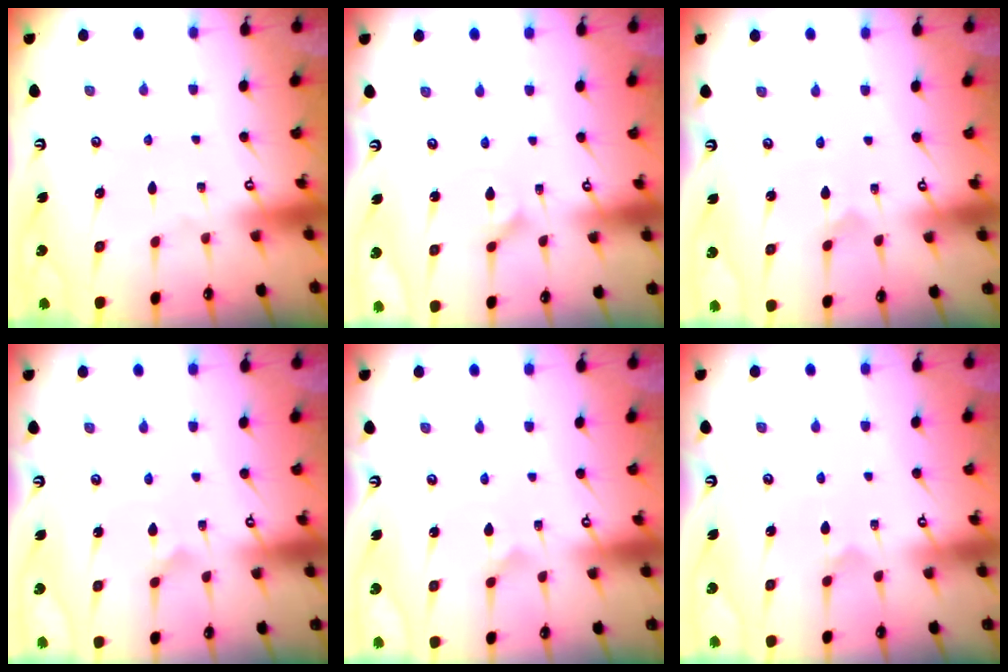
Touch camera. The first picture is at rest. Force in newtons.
{"total": 4.3, "press": 4.3, "slide": 0.5}
{"total": 2.1, "press": 2.1, "slide": 0.3}
{"total": 3.0, "press": 3.0, "slide": 0.1}
{"total": 3.0, "press": 3.0, "slide": 0.1}
{"total": 4.2, "press": 4.1, "slide": 0.5}